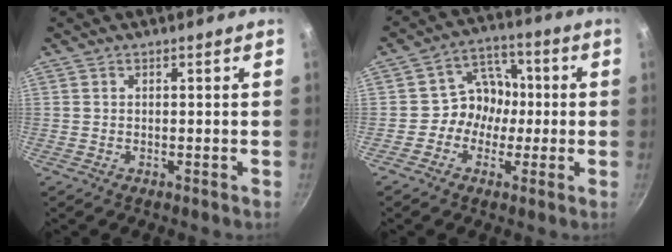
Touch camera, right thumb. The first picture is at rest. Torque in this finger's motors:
{"motor_torque": [-0.31, -0.12, 0.49, -0.16, -0.01]}